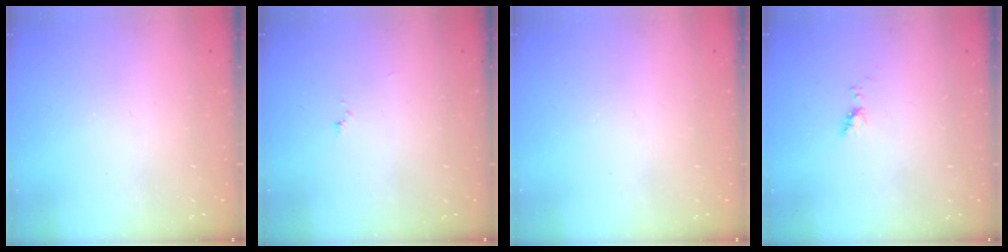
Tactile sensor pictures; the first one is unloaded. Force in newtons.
{"total": 3.8, "press": 3.8, "slide": 0.4}
{"total": 0.0}
{"total": 3.7, "press": 3.6, "slide": 0.7}